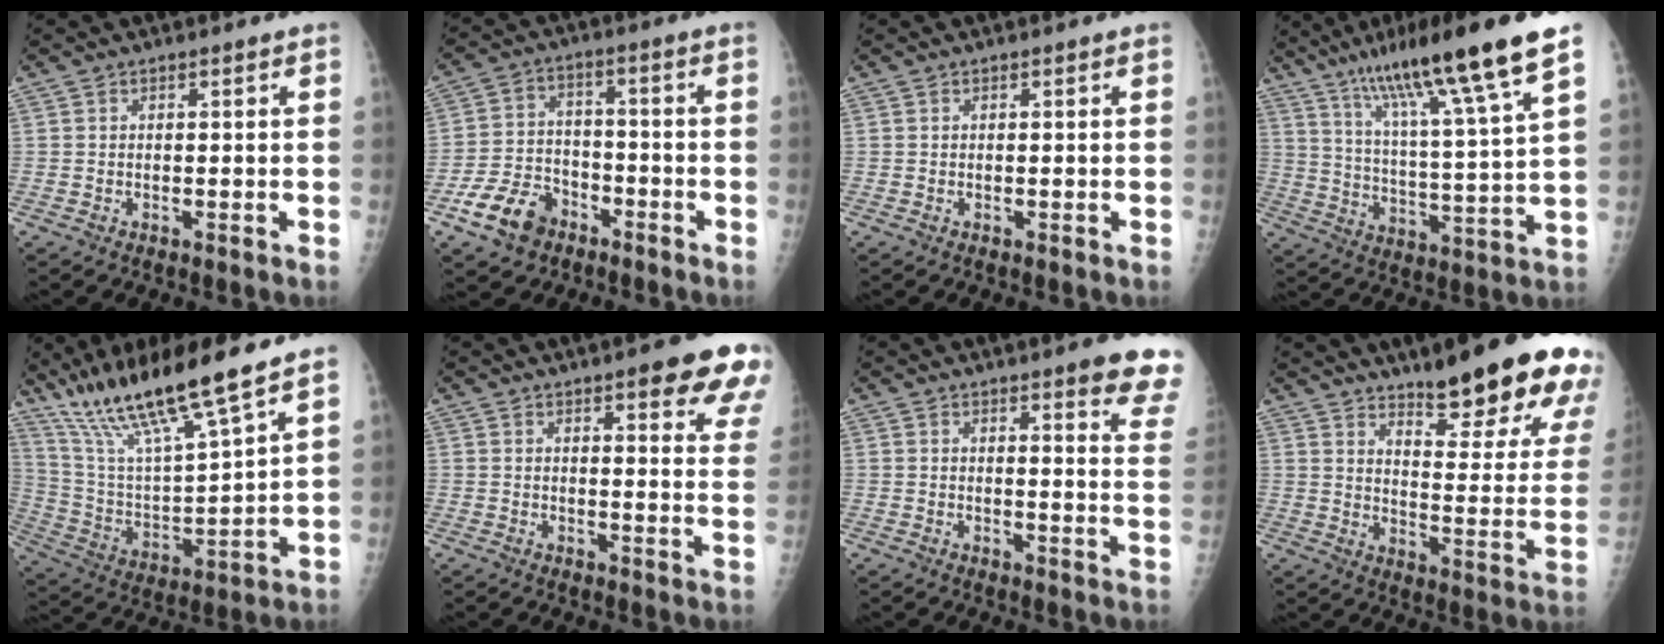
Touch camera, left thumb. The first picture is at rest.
{"total": 9.7, "force": [-5.7, 6.7, 4.1], "torque": [-0.061, 0.032, -0.103]}
{"total": 0.0}
{"total": 19.9, "force": [12.6, 1.2, 15.4], "torque": [-0.245, -0.039, 0.207]}
{"total": 19.5, "force": [14.5, 1.7, 13.0], "torque": [-0.224, -0.063, 0.276]}
{"total": 14.1, "force": [9.0, 3.4, 10.3], "torque": [-0.092, -0.041, 0.094]}
{"total": 11.3, "force": [8.1, 2.0, 7.7], "torque": [-0.062, -0.040, 0.077]}
{"total": 22.7, "force": [15.5, 5.0, 15.8], "torque": [-0.178, -0.090, 0.214]}